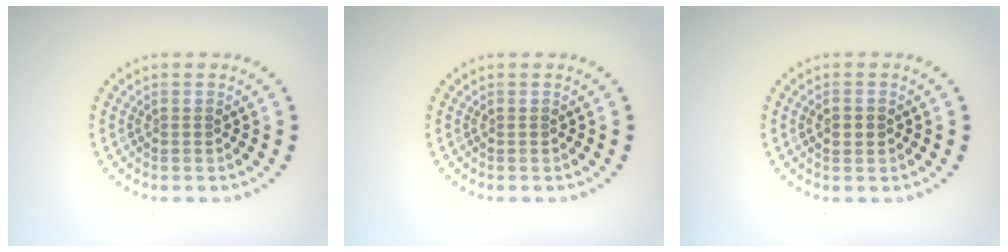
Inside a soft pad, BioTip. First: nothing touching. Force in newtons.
{"total": 0.0}
{"total": 1.8, "press": 1.8, "slide": 0.1}